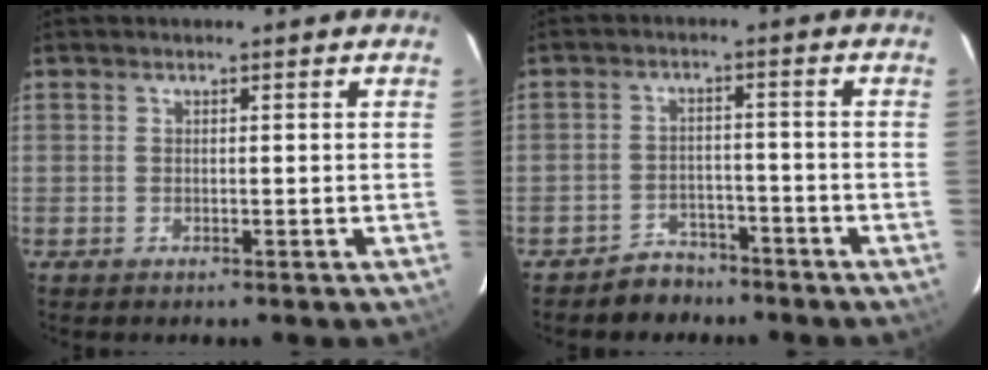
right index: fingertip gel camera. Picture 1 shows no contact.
{"total": 5.3, "force": [-4.2, 3.1, 0.2], "torque": [-0.014, 0.023, -0.064]}